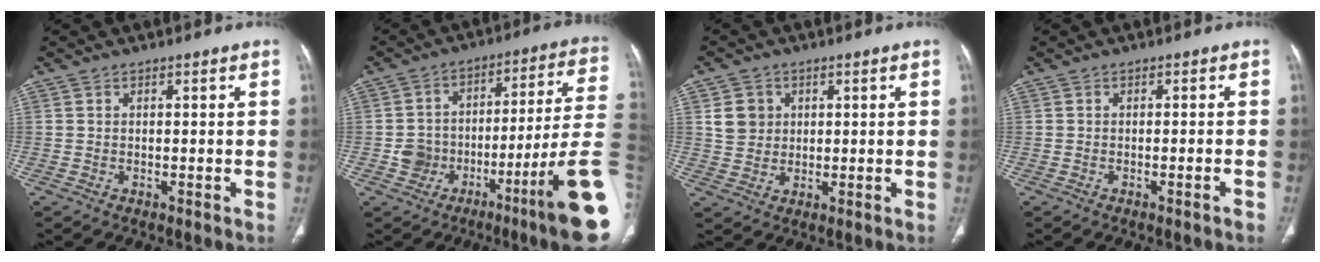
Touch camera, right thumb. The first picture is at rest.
{"total": 19.6, "force": [-7.5, 3.0, 17.8], "torque": [-0.203, 0.064, -0.109]}
{"total": 5.1, "force": [1.5, 4.6, 1.7], "torque": [-0.012, -0.004, 0.030]}
{"total": 1.6, "force": [-1.0, -0.1, 1.2], "torque": [-0.026, 0.003, -0.010]}